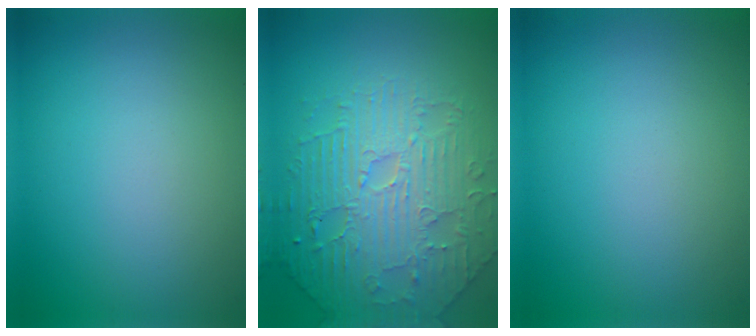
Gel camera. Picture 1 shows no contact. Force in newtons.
{"total": 5.1, "press": 4.9, "slide": 1.5}
{"total": 0.0}